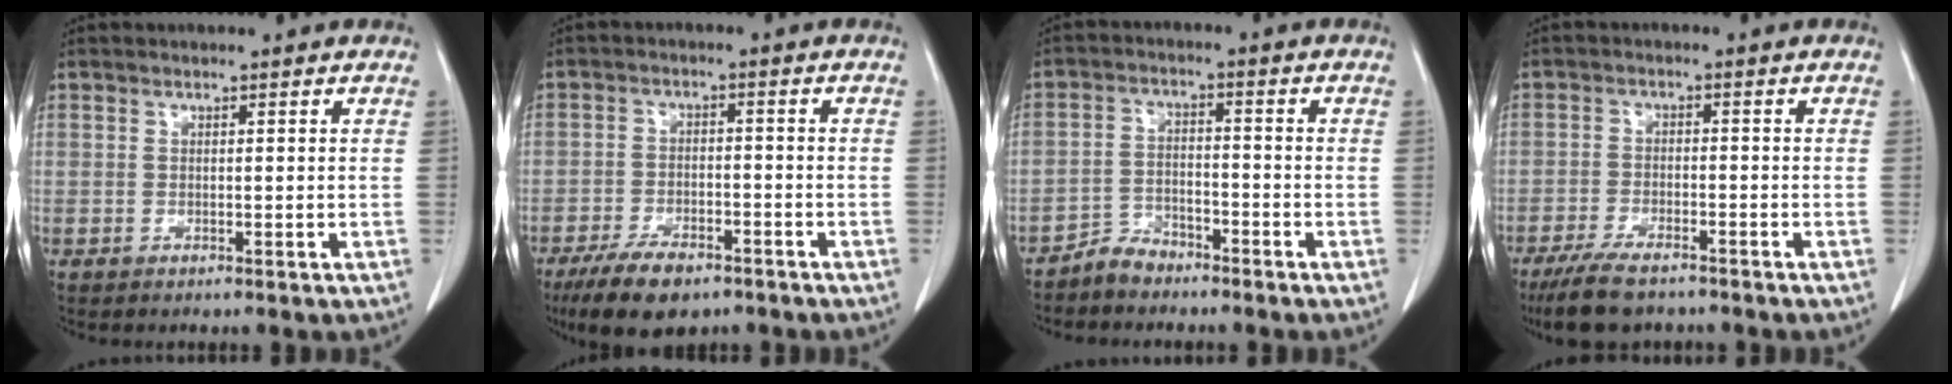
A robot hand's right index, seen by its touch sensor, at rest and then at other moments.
{"total": 8.6, "force": [-6.2, 3.3, 4.9], "torque": [-0.089, -0.010, -0.107]}
{"total": 4.1, "force": [-3.8, 1.5, 0.7], "torque": [-0.013, 0.000, -0.069]}
{"total": 8.1, "force": [-6.5, 2.1, 4.3], "torque": [-0.080, -0.018, -0.113]}